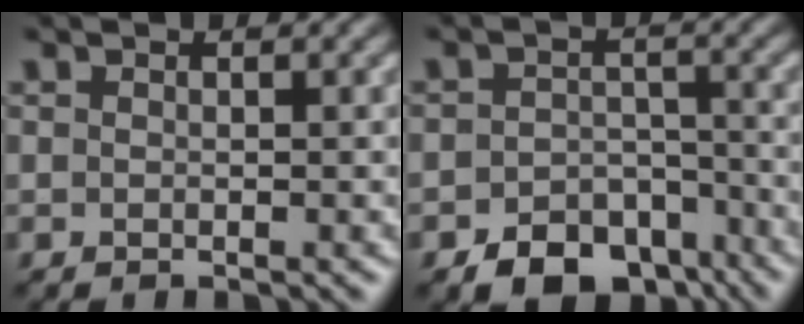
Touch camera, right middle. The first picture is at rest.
{"total": 6.4, "force": [-4.7, 3.6, 2.6], "torque": [-0.033, -0.005, -0.077]}